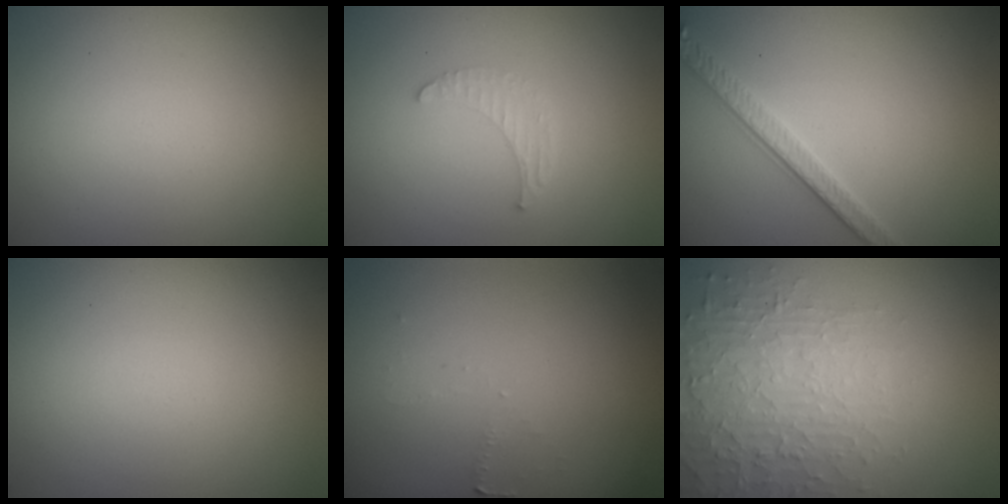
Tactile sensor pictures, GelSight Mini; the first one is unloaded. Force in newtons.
{"total": 1.3, "press": 1.3, "slide": 0.4}
{"total": 2.8, "press": 2.6, "slide": 1.0}
{"total": 0.0}
{"total": 0.9, "press": 0.8, "slide": 0.3}
{"total": 4.8, "press": 4.5, "slide": 1.7}